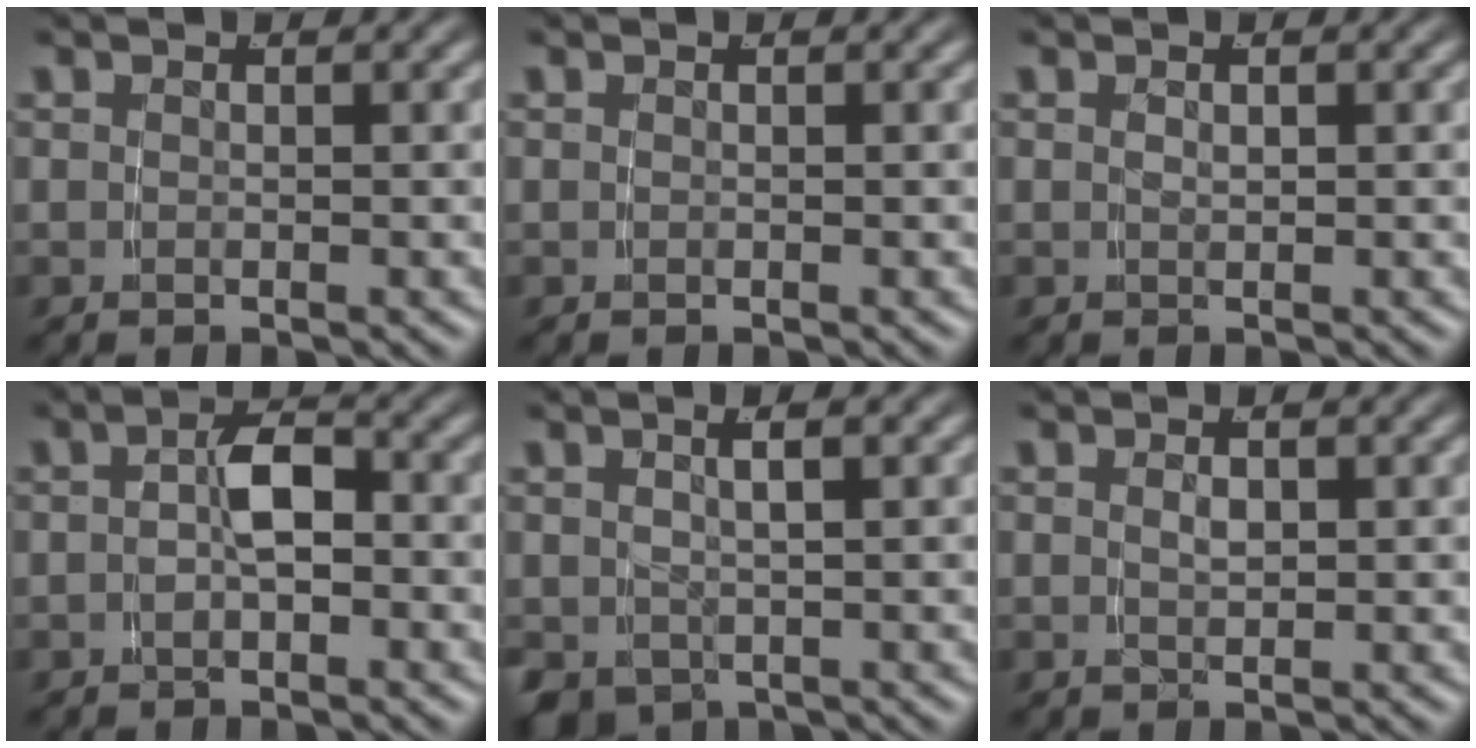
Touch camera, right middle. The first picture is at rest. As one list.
[{"total": 0.0}, {"total": 0.5, "force": [0.0, -0.3, 0.4], "torque": [-0.005, -0.001, 0.005]}, {"total": 3.2, "force": [-0.8, 1.4, 2.8], "torque": [-0.046, -0.002, -0.011]}, {"total": 3.9, "force": [-1.7, 2.5, 2.3], "torque": [-0.042, -0.014, -0.014]}, {"total": 1.0, "force": [0.0, -0.1, 1.0], "torque": [-0.019, -0.004, 0.006]}]